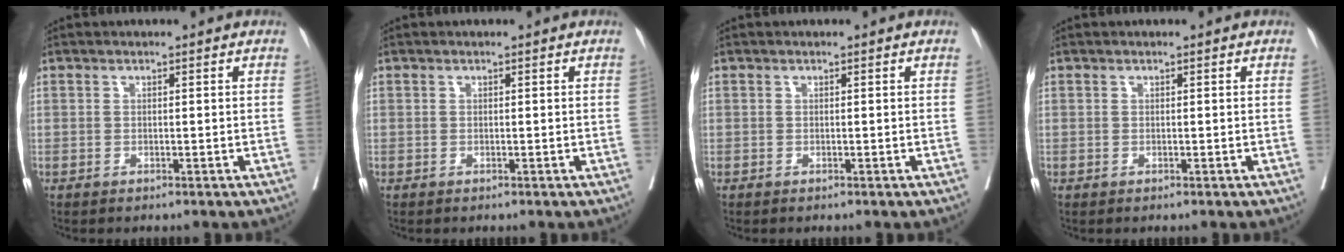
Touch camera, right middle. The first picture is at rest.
{"total": 0.0}
{"total": 0.0}
{"total": 0.0}